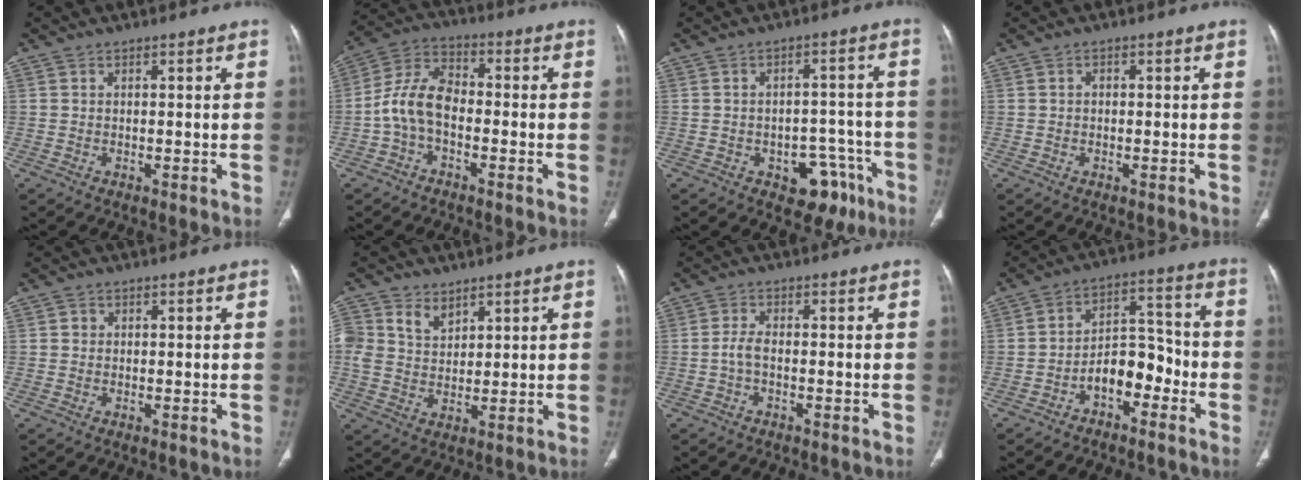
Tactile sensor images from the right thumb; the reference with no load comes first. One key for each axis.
{"total": 8.9, "fx": -2.2, "fy": 5.4, "fz": 6.8, "tx": -0.130, "ty": 0.036, "tz": -0.053}
{"total": 9.3, "fx": -4.8, "fy": 6.1, "fz": 5.1, "tx": -0.029, "ty": 0.042, "tz": -0.054}
{"total": 0.7, "fx": 0.0, "fy": 0.6, "fz": 0.4, "tx": 0.002, "ty": 0.002, "tz": -0.003}
{"total": 0.8, "fx": 0.1, "fy": 0.8, "fz": 0.2, "tx": 0.001, "ty": 0.002, "tz": 0.002}
{"total": 6.8, "fx": 3.6, "fy": 4.9, "fz": 3.0, "tx": -0.041, "ty": -0.015, "tz": 0.074}
{"total": 2.2, "fx": -0.7, "fy": 0.9, "fz": 1.9, "tx": -0.043, "ty": 0.004, "tz": -0.018}
{"total": 8.8, "fx": -4.1, "fy": 5.2, "fz": 5.8, "tx": -0.065, "ty": 0.058, "tz": -0.072}